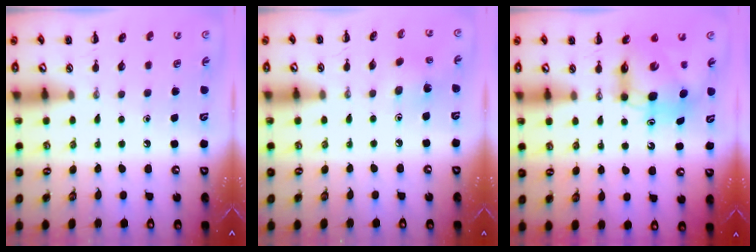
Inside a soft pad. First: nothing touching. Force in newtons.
{"total": 2.1, "press": 1.9, "slide": 0.9}
{"total": 9.5, "press": 9.4, "slide": 1.5}